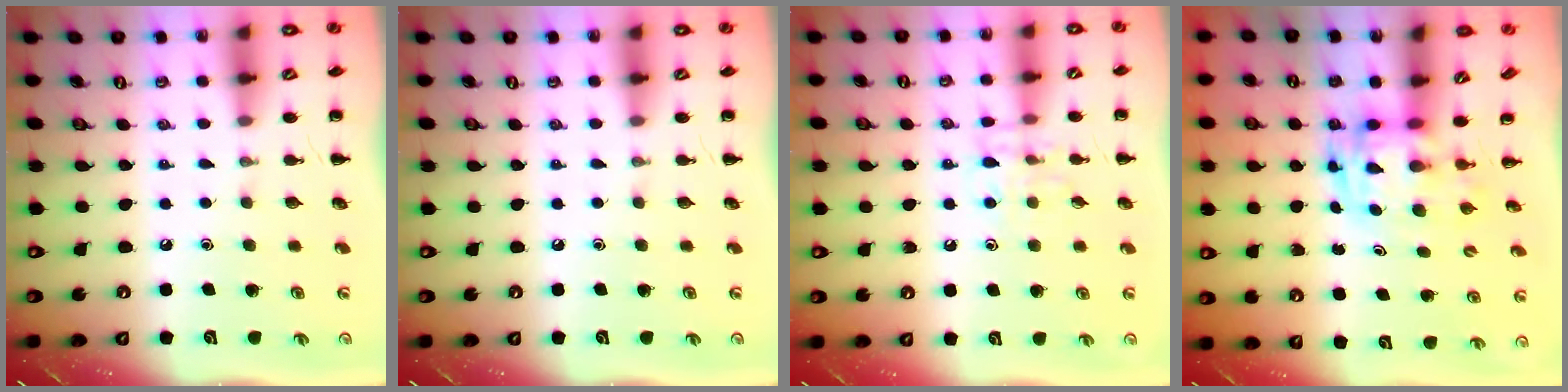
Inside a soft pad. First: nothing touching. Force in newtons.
{"total": 0.0}
{"total": 7.6, "press": 7.6, "slide": 0.4}
{"total": 2.9, "press": 2.9, "slide": 0.6}